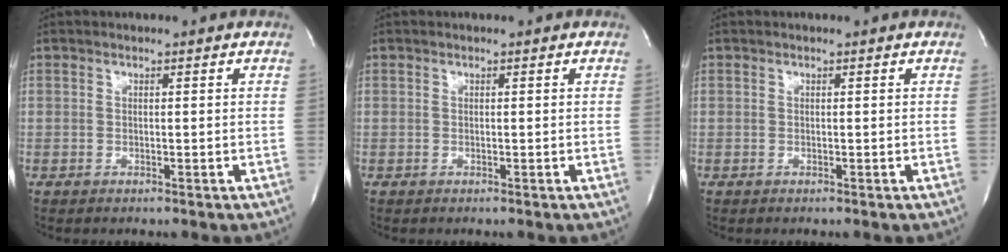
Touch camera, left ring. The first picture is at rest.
{"total": 0.0}
{"total": 0.0}